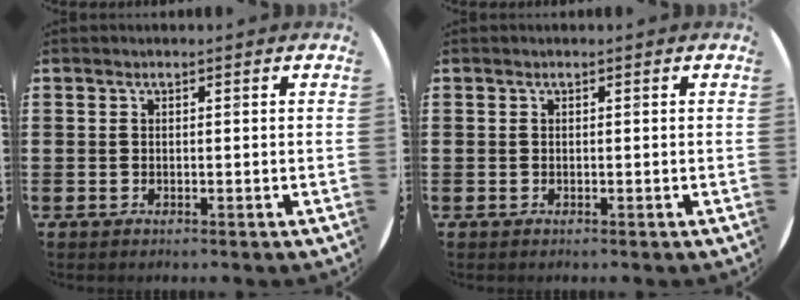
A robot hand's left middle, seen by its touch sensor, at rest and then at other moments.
{"total": 0.0}